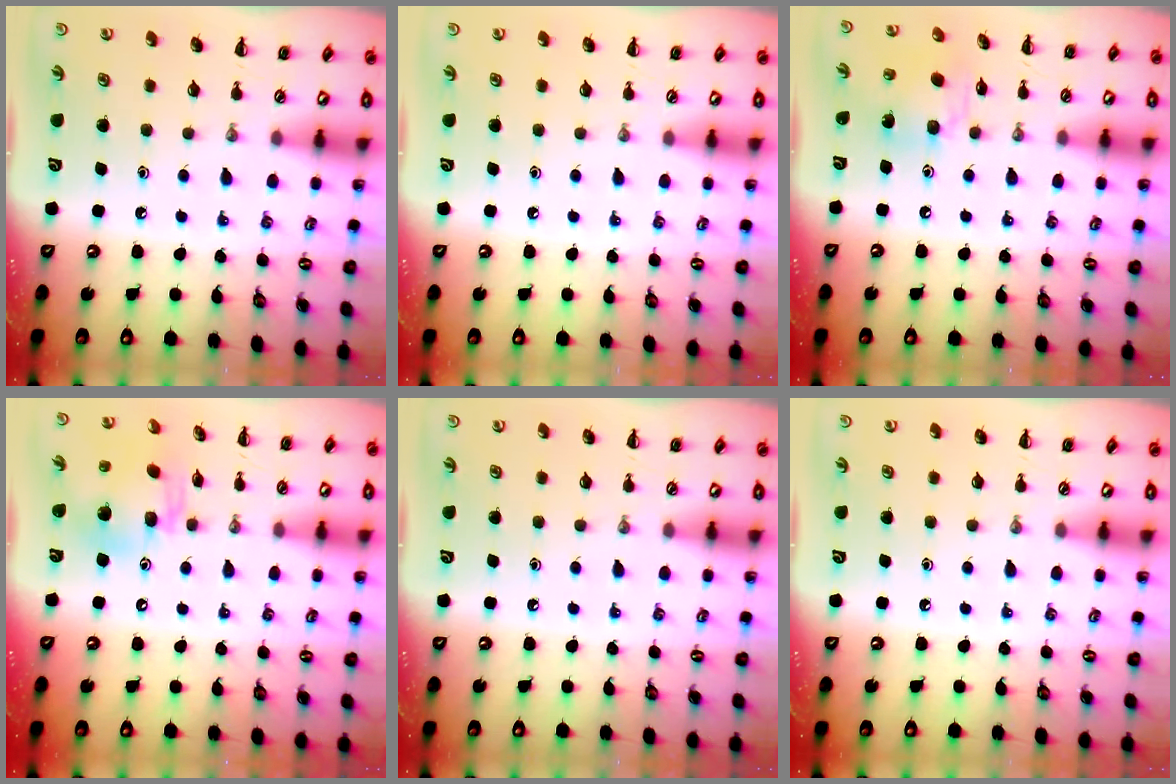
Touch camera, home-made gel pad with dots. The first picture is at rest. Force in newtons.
{"total": 0.0}
{"total": 6.9, "press": 6.9, "slide": 0.5}
{"total": 13.1, "press": 12.6, "slide": 3.6}
{"total": 0.0}
{"total": 0.0}